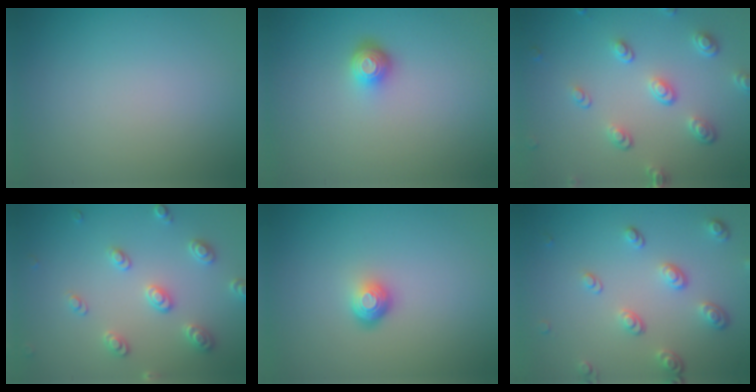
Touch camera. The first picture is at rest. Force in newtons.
{"total": 1.7, "press": 1.3, "slide": 1.2}
{"total": 3.6, "press": 2.8, "slide": 2.3}
{"total": 3.0, "press": 2.9, "slide": 0.6}
{"total": 1.8, "press": 1.2, "slide": 1.4}
{"total": 3.4, "press": 2.5, "slide": 2.3}